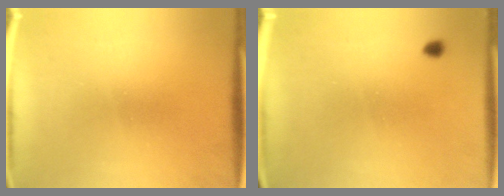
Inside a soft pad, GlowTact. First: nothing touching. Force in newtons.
{"total": 0.9}